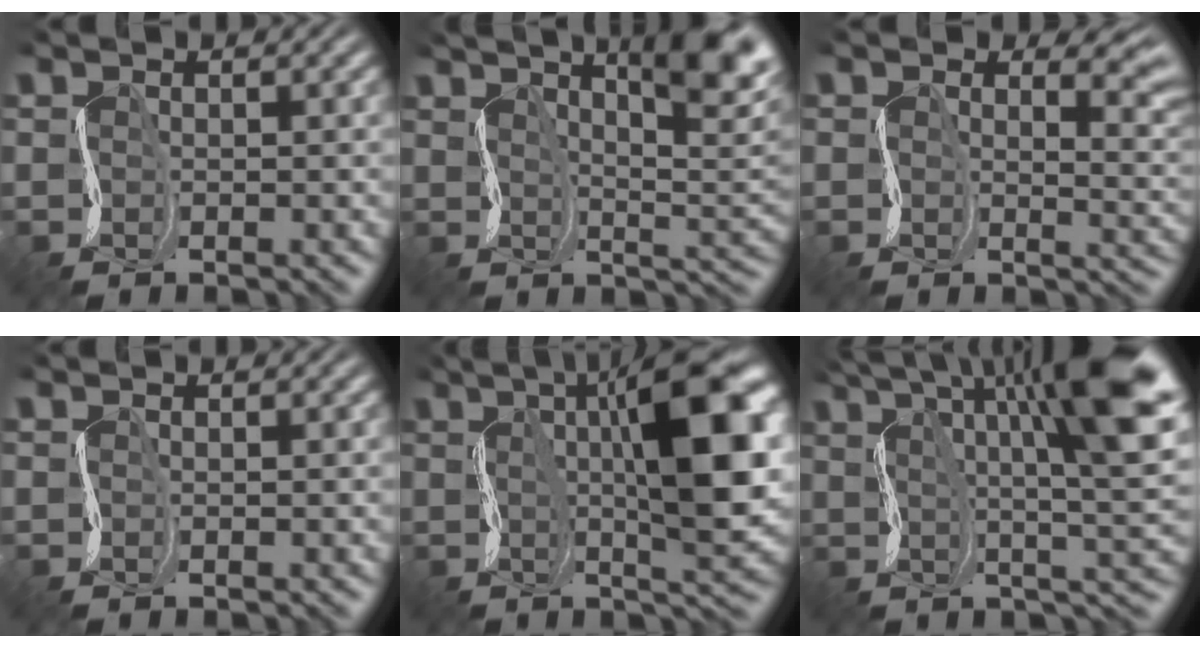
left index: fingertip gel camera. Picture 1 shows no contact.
{"total": 10.6, "force": [5.3, 3.0, 8.8], "torque": [-0.116, 0.015, 0.073]}
{"total": 5.0, "force": [2.0, 2.6, 3.8], "torque": [-0.049, -0.008, 0.029]}
{"total": 0.0}
{"total": 12.6, "force": [2.6, 3.5, 11.8], "torque": [-0.169, 0.009, 0.040]}
{"total": 13.6, "force": [5.5, 3.3, 12.0], "torque": [-0.200, 0.011, 0.093]}